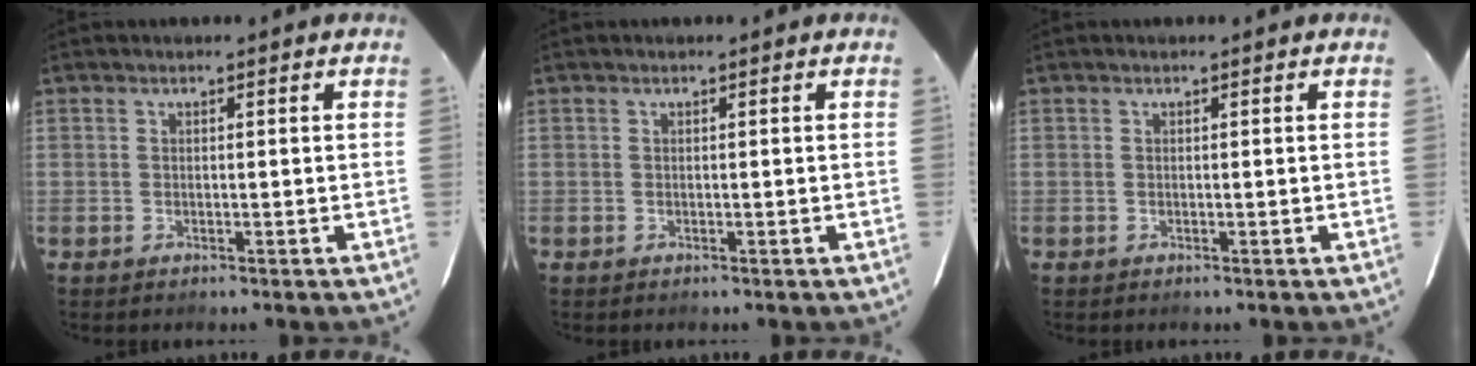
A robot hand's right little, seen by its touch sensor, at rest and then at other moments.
{"total": 0.0}
{"total": 0.0}